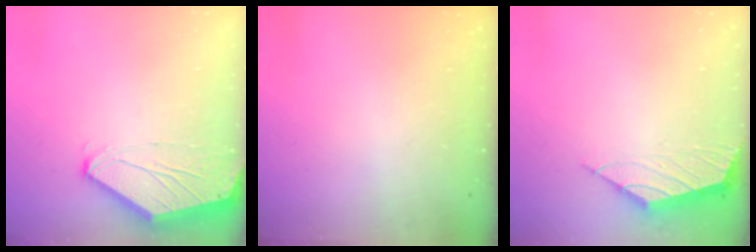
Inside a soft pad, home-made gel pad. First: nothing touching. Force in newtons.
{"total": 0.0}
{"total": 2.2, "press": 2.2, "slide": 0.5}